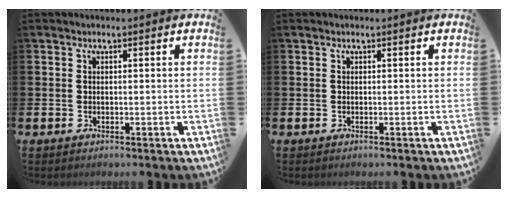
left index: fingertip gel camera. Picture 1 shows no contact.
{"total": 0.0}